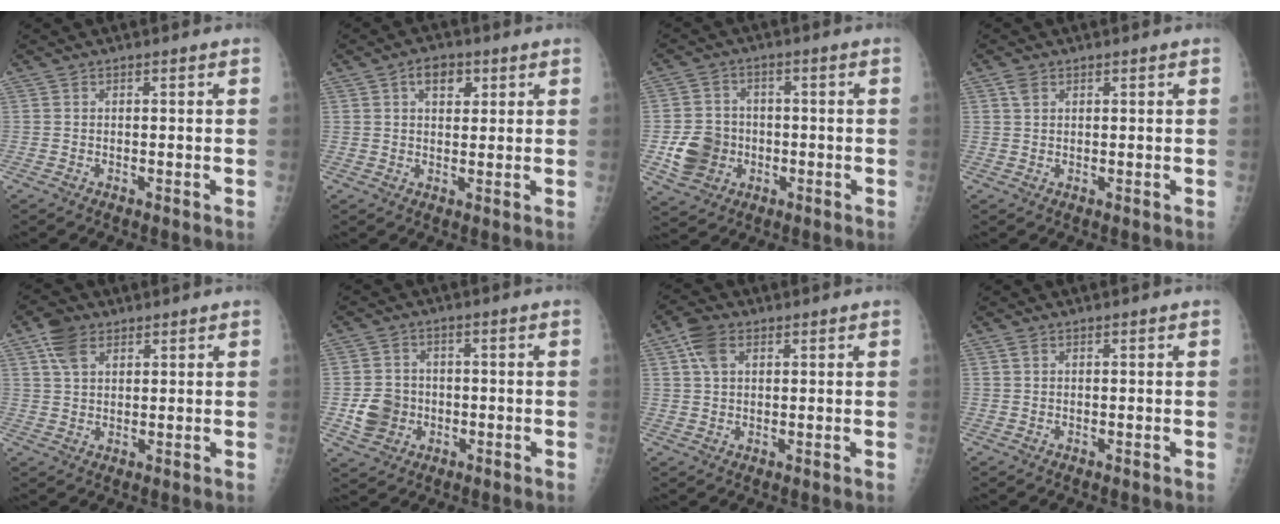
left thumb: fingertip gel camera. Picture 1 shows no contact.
{"total": 4.9, "force": [2.1, 3.1, 3.1], "torque": [-0.026, -0.003, 0.029]}
{"total": 8.5, "force": [-2.0, 7.5, 3.6], "torque": [-0.045, 0.011, -0.033]}
{"total": 1.8, "force": [0.9, 1.2, 1.0], "torque": [-0.017, 0.002, 0.017]}
{"total": 5.8, "force": [3.0, 3.6, 3.3], "torque": [-0.050, -0.002, 0.059]}
{"total": 6.5, "force": [-1.3, 5.8, 2.6], "torque": [-0.029, 0.010, -0.022]}
{"total": 5.3, "force": [2.3, 3.3, 3.5], "torque": [-0.062, 0.006, 0.043]}
{"total": 0.8, "force": [0.4, 0.5, 0.5], "torque": [-0.011, 0.005, 0.007]}